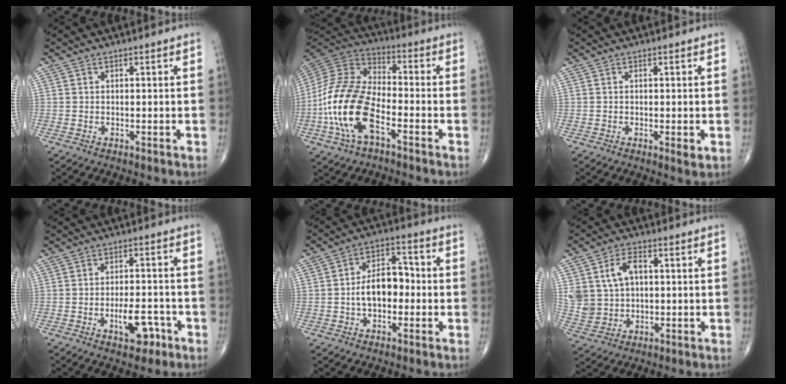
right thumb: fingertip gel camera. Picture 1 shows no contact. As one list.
[{"total": 18.0, "force": [-6.3, 8.9, 14.4], "torque": [-0.300, 0.034, -0.123]}, {"total": 1.5, "force": [-0.3, 0.3, 1.4], "torque": [-0.025, -0.007, -0.005]}, {"total": 6.4, "force": [-3.0, 3.0, 4.8], "torque": [-0.061, 0.020, -0.042]}, {"total": 9.2, "force": [-1.2, 5.7, 7.1], "torque": [-0.099, 0.033, -0.029]}, {"total": 9.7, "force": [2.1, 6.9, 6.5], "torque": [-0.110, 0.003, 0.049]}]